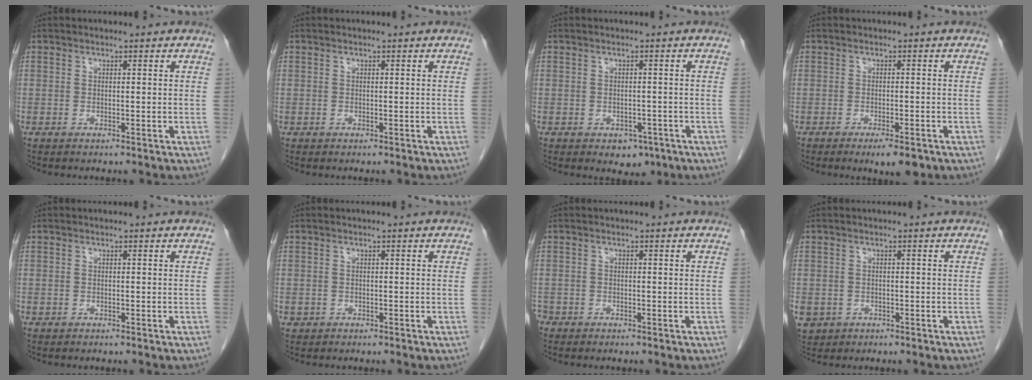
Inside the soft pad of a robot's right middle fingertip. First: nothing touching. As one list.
[{"total": 0.0}, {"total": 3.0, "force": [-1.7, 2.0, 1.5], "torque": [-0.014, 0.001, -0.011]}, {"total": 4.1, "force": [-2.5, 0.9, 3.0], "torque": [-0.044, -0.008, -0.031]}, {"total": 0.0}, {"total": 0.7, "force": [-0.3, 0.6, 0.1], "torque": [-0.005, 0.003, -0.003]}, {"total": 1.5, "force": [-1.1, 1.0, 0.3], "torque": [-0.013, 0.000, -0.021]}, {"total": 5.2, "force": [-2.3, 4.5, 1.4], "torque": [-0.038, -0.001, -0.032]}]